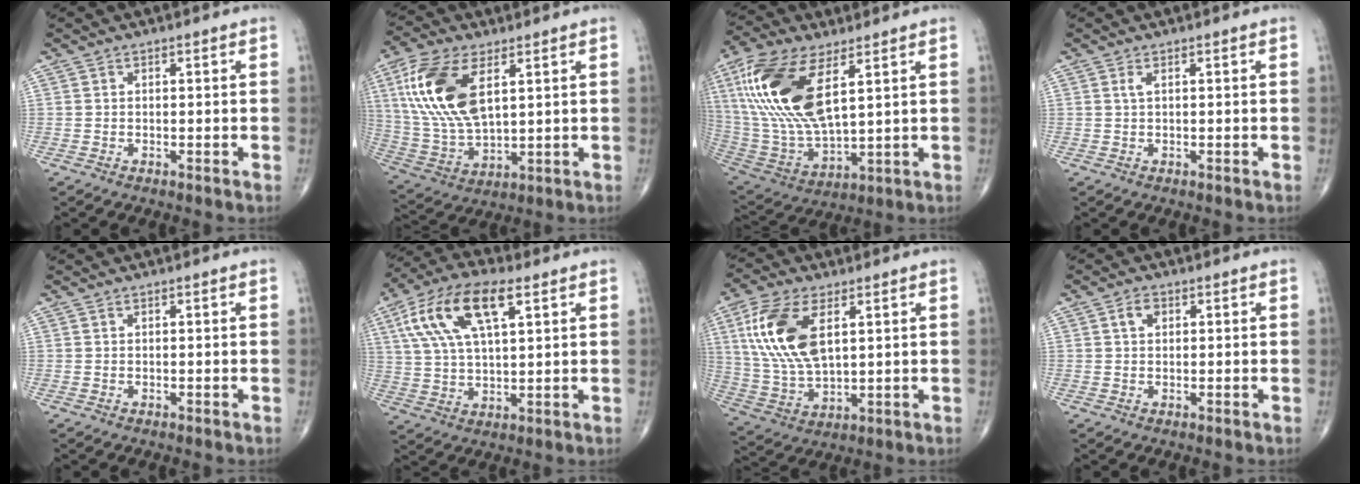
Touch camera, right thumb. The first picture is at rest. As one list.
[{"total": 17.1, "force": [5.8, 8.4, 13.8], "torque": [-0.290, -0.013, 0.117]}, {"total": 21.9, "force": [7.7, 9.6, 18.1], "torque": [-0.394, -0.025, 0.150]}, {"total": 0.8, "force": [0.3, 0.1, 0.8], "torque": [-0.026, 0.003, 0.007]}, {"total": 0.0}, {"total": 15.6, "force": [6.3, 6.5, 12.7], "torque": [-0.252, 0.008, 0.114]}, {"total": 15.4, "force": [4.9, 7.6, 12.5], "torque": [-0.262, -0.010, 0.101]}, {"total": 2.4, "force": [0.9, 1.6, 1.6], "torque": [-0.026, 0.004, 0.014]}]